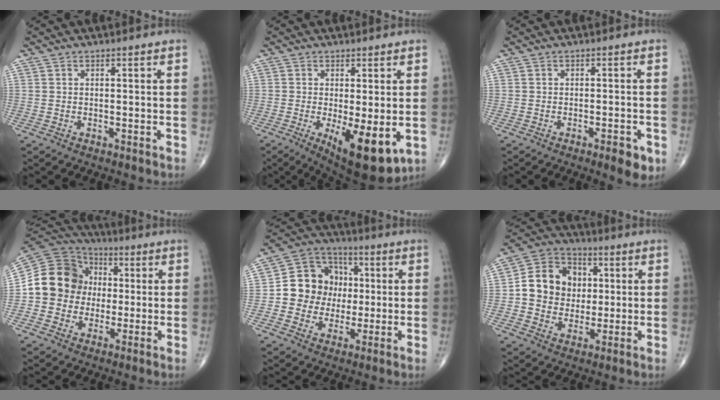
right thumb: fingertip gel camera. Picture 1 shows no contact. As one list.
[{"total": 11.3, "force": [-2.8, 4.0, 10.2], "torque": [-0.147, -0.026, -0.030]}, {"total": 4.1, "force": [-2.0, 1.2, 3.4], "torque": [-0.042, 0.001, -0.024]}, {"total": 15.1, "force": [-0.2, 13.7, 6.4], "torque": [-0.091, 0.031, -0.007]}, {"total": 13.6, "force": [0.3, 12.1, 6.2], "torque": [-0.058, 0.027, 0.003]}, {"total": 13.6, "force": [1.3, 11.8, 6.6], "torque": [-0.078, 0.020, 0.019]}]